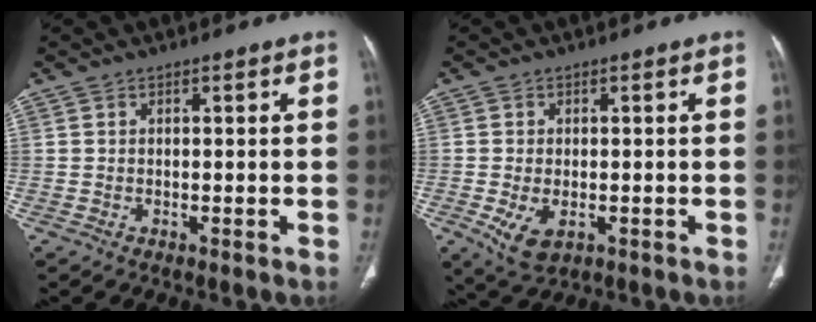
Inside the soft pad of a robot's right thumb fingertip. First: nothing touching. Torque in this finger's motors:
{"motor_torque": [-0.18, 0.28, 0.20, 0.54, 0.03]}